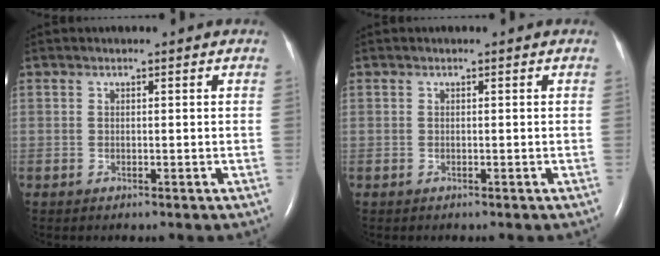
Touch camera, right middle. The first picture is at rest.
{"total": 0.0}